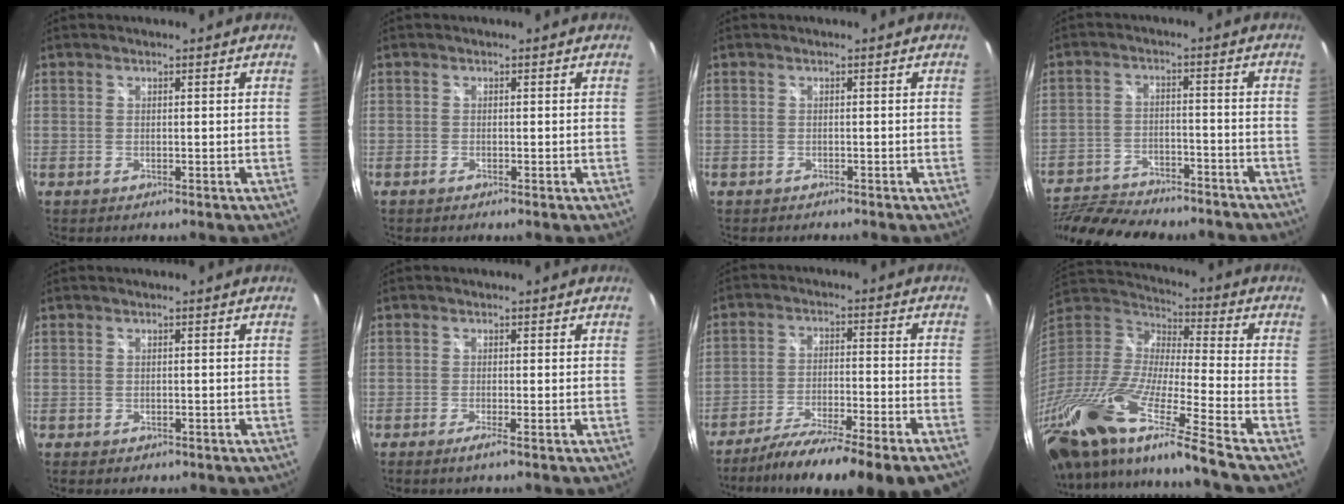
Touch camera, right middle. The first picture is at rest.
{"total": 0.6, "force": [-0.5, 0.0, 0.3], "torque": [-0.004, -0.002, -0.012]}
{"total": 1.1, "force": [-1.1, 0.2, 0.2], "torque": [-0.006, -0.005, -0.015]}
{"total": 20.5, "force": [-17.4, 6.0, 9.1], "torque": [-0.198, -0.024, -0.265]}
{"total": 2.0, "force": [-1.2, 1.2, 1.0], "torque": [-0.017, -0.007, -0.014]}
{"total": 1.9, "force": [-1.2, -0.6, 1.3], "torque": [-0.026, -0.005, -0.024]}
{"total": 17.8, "force": [-14.7, -0.7, 10.1], "torque": [-0.179, -0.045, -0.229]}
{"total": 30.2, "force": [-21.5, 1.5, 21.2], "torque": [-0.361, -0.078, -0.387]}